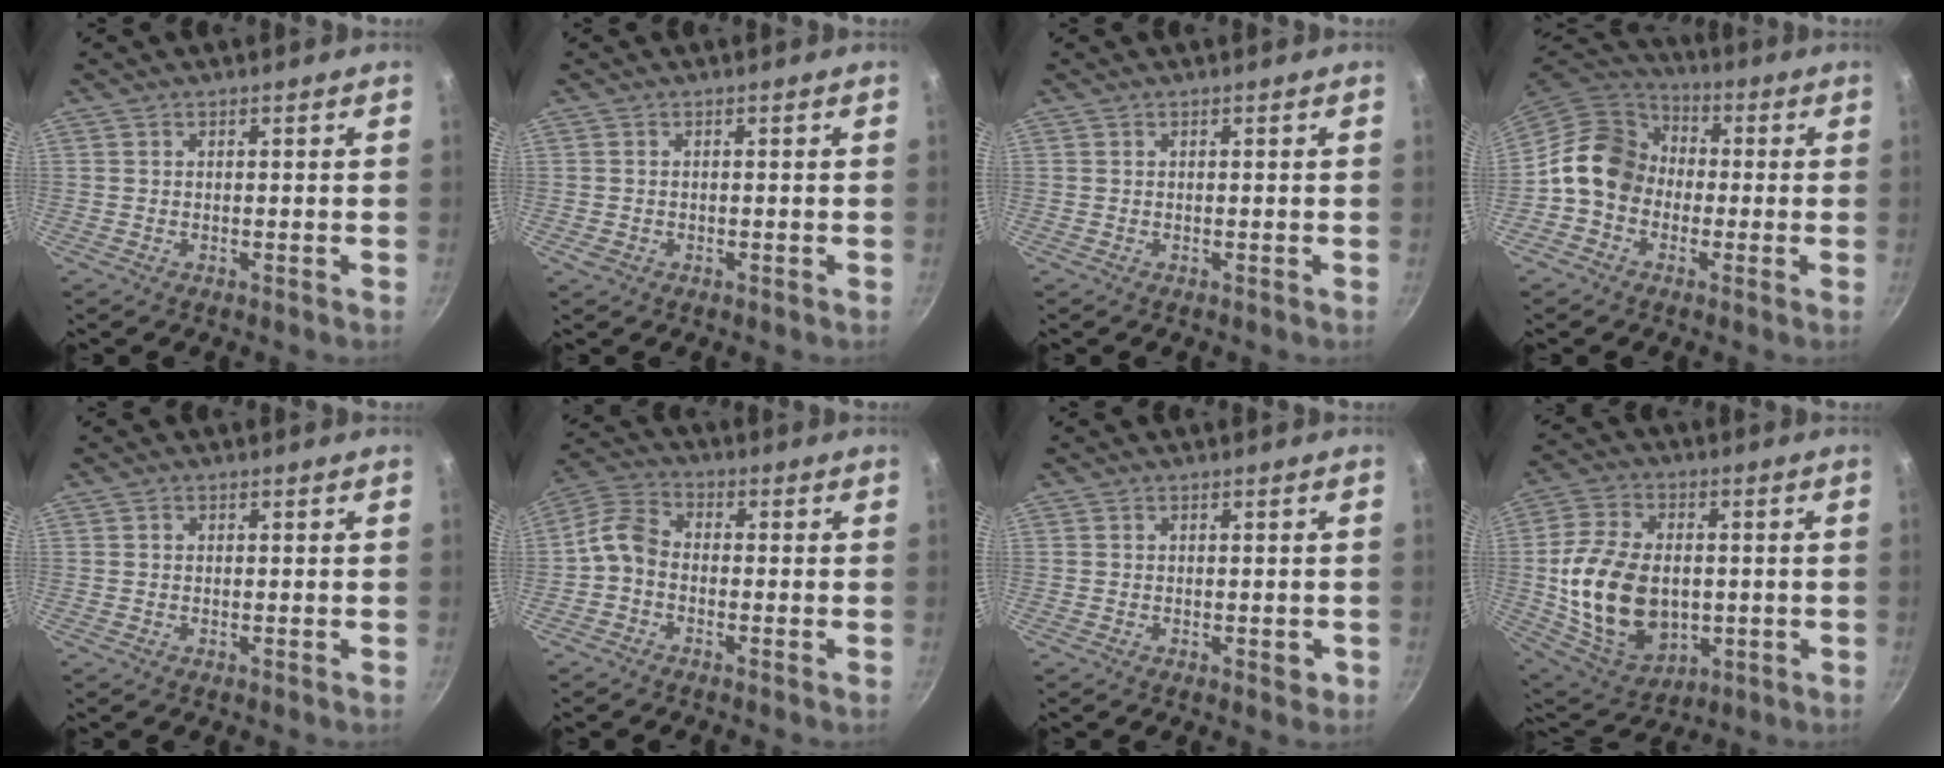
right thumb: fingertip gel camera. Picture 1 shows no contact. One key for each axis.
{"total": 1.2, "fx": -0.4, "fy": 0.9, "fz": 0.6, "tx": -0.011, "ty": -0.001, "tz": -0.008}
{"total": 0.0}
{"total": 12.1, "fx": -1.0, "fy": 10.2, "fz": 6.4, "tx": -0.072, "ty": 0.035, "tz": -0.040}
{"total": 0.6, "fx": 0.0, "fy": 0.5, "fz": 0.2, "tx": -0.003, "ty": 0.004, "tz": 0.000}
{"total": 6.0, "fx": -2.0, "fy": 4.2, "fz": 3.8, "tx": -0.080, "ty": 0.039, "tz": -0.057}
{"total": 2.0, "fx": -0.6, "fy": 1.2, "fz": 1.5, "tx": -0.013, "ty": 0.001, "tz": -0.010}
{"total": 18.1, "fx": -0.9, "fy": 12.6, "fz": 13.0, "tx": -0.212, "ty": -0.006, "tz": 0.006}